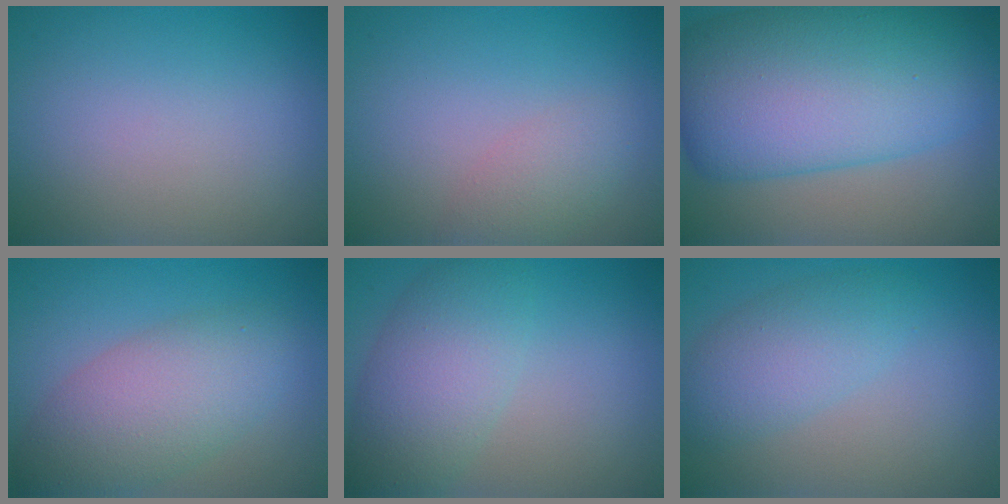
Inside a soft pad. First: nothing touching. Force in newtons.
{"total": 2.1, "press": 2.1, "slide": 0.1}
{"total": 14.1, "press": 14.1, "slide": 0.1}
{"total": 6.0, "press": 6.0, "slide": 0.2}
{"total": 5.5, "press": 5.5, "slide": 0.1}
{"total": 3.8, "press": 3.8, "slide": 0.2}